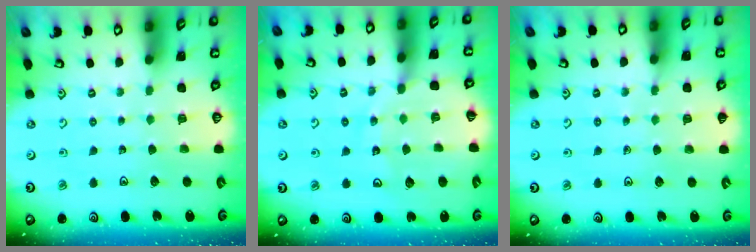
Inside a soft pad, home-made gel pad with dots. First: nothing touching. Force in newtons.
{"total": 9.5, "press": 9.5, "slide": 0.2}
{"total": 3.7, "press": 3.7, "slide": 0.5}